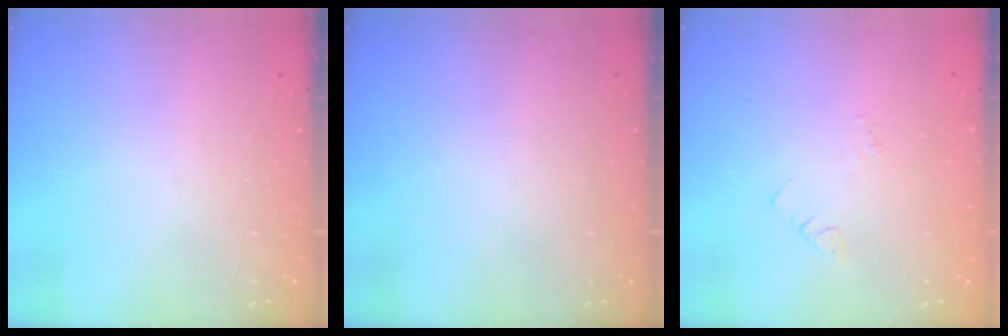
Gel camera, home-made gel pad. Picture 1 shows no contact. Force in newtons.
{"total": 0.0}
{"total": 2.5, "press": 2.5, "slide": 0.4}